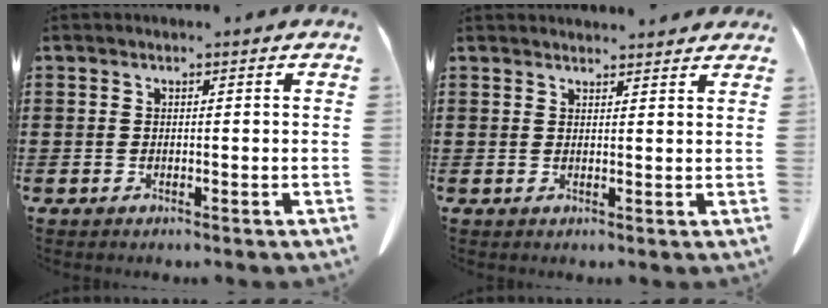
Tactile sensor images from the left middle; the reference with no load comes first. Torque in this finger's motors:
{"motor_torque": [0.47, -0.48, 0.18, 0.06]}